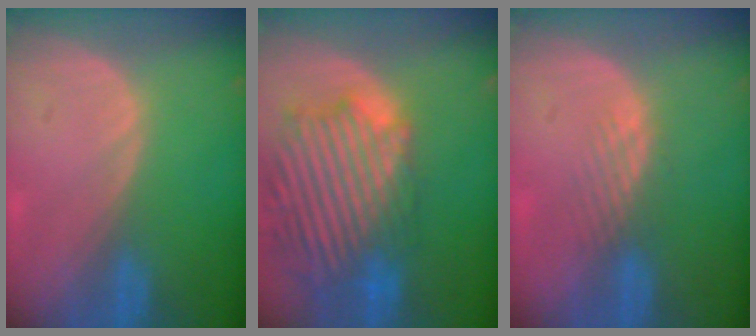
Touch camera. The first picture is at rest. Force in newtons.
{"total": 14.4, "press": 12.4, "slide": 7.4}
{"total": 2.9, "press": 2.3, "slide": 1.8}